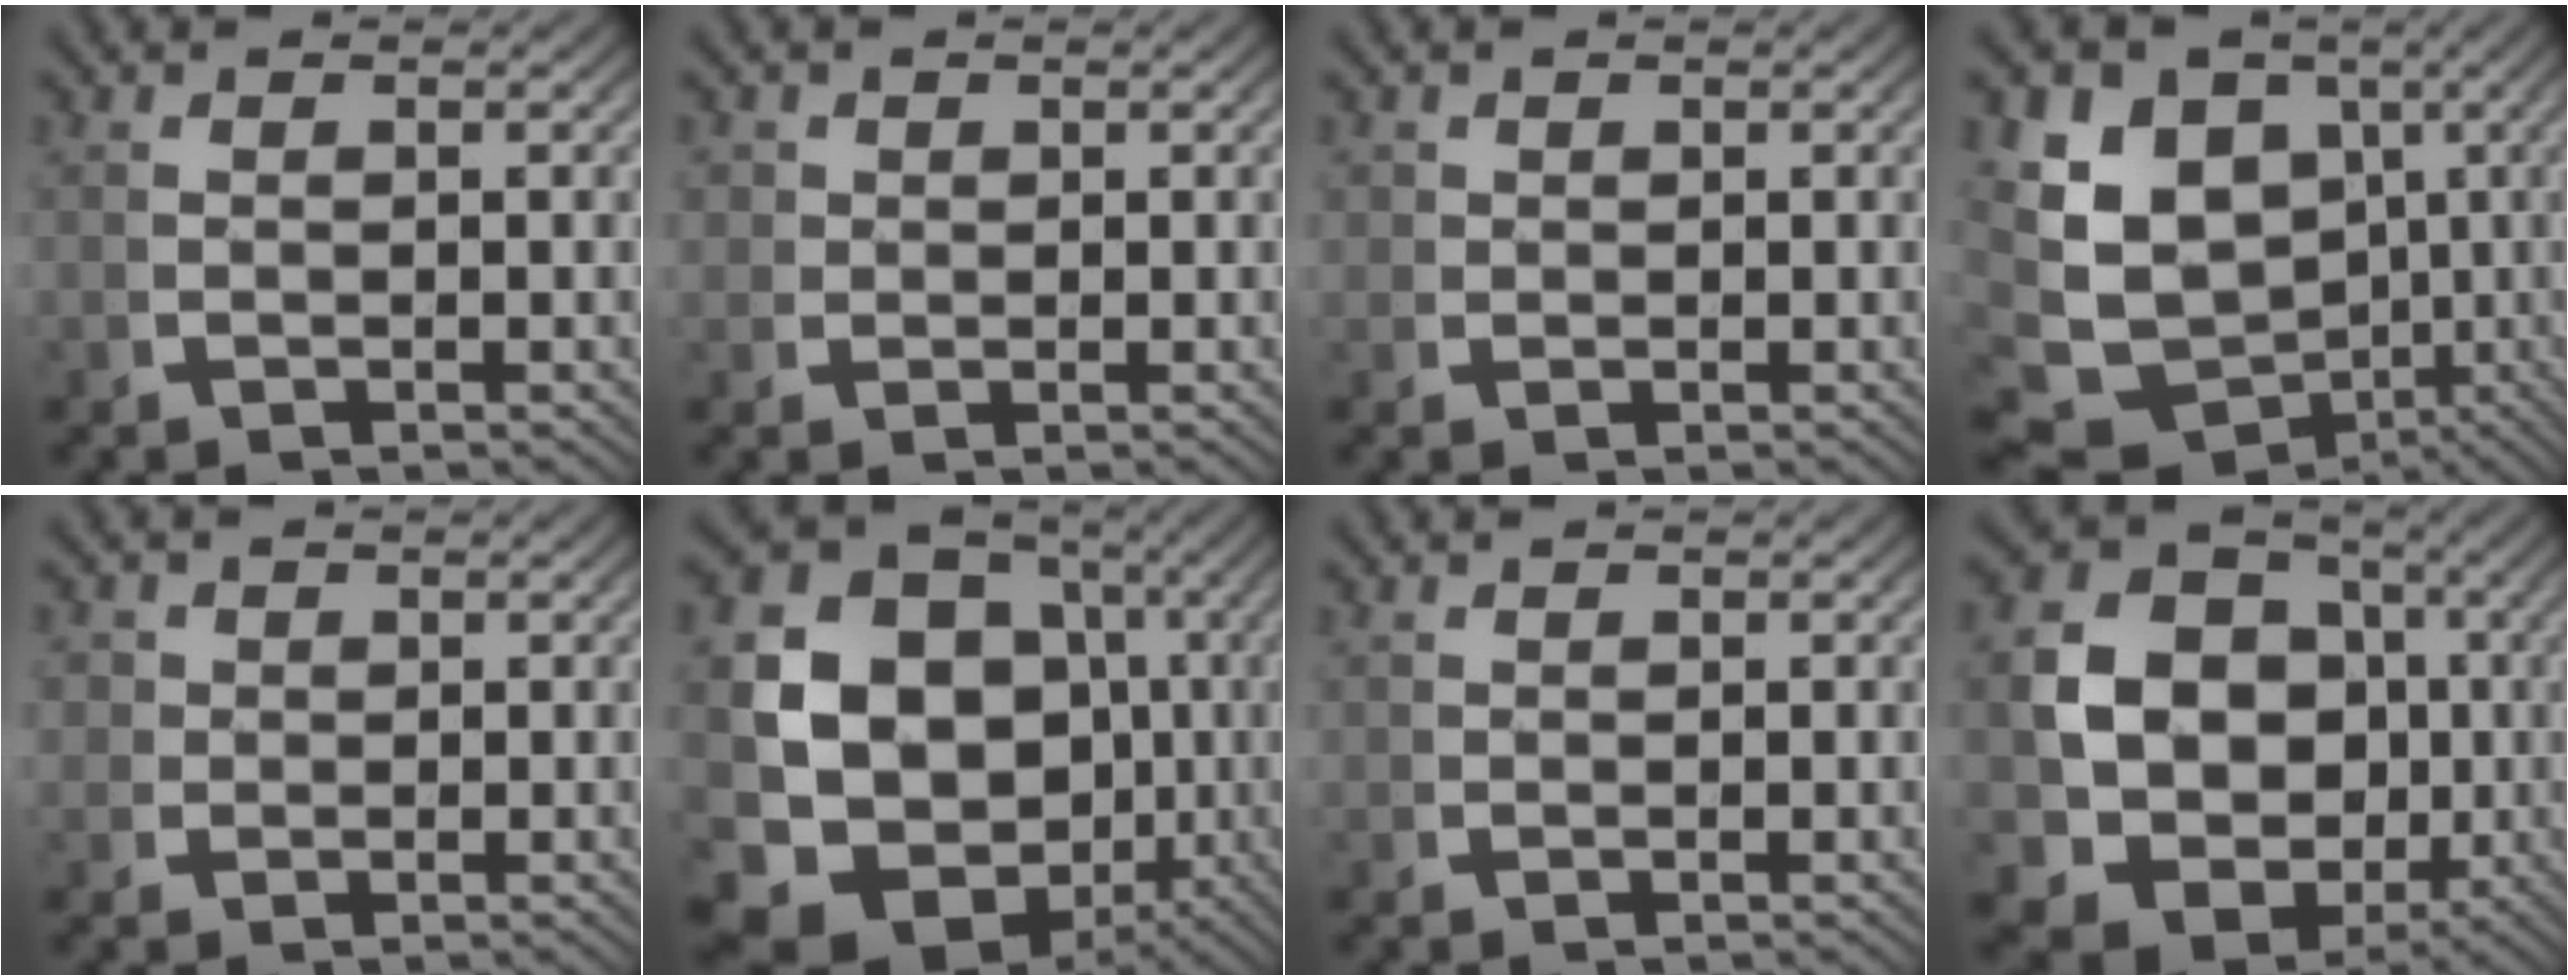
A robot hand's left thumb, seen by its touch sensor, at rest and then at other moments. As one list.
[{"total": 2.1, "force": [0.7, 1.8, 0.6], "torque": [-0.012, -0.005, 0.013]}, {"total": 1.2, "force": [0.6, 1.0, 0.3], "torque": [-0.003, -0.005, 0.012]}, {"total": 16.6, "force": [-1.7, 13.8, 9.2], "torque": [-0.195, -0.067, -0.014]}, {"total": 2.6, "force": [0.7, 2.4, 0.8], "torque": [-0.016, -0.005, 0.012]}, {"total": 19.6, "force": [-0.8, 15.6, 11.9], "torque": [-0.267, -0.061, 0.002]}, {"total": 0.5, "force": [0.5, 0.2, 0.0], "torque": [0.003, -0.002, 0.012]}, {"total": 17.2, "force": [-1.8, 14.6, 8.9], "torque": [-0.217, -0.070, -0.023]}]